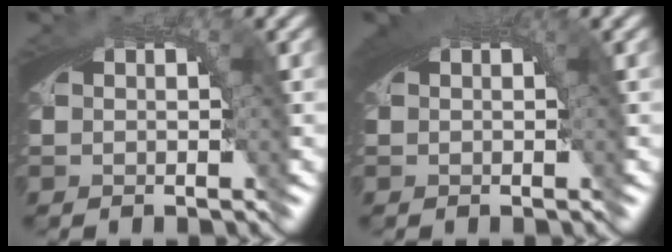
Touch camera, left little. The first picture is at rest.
{"total": 2.1, "force": [0.9, 0.4, 1.8], "torque": [-0.020, 0.007, 0.013]}